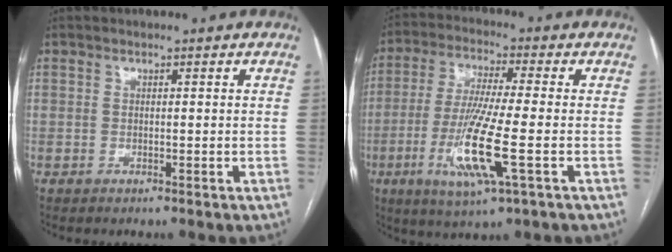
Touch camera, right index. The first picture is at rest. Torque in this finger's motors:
{"motor_torque": [2.13, -0.01, 1.06, 0.21]}